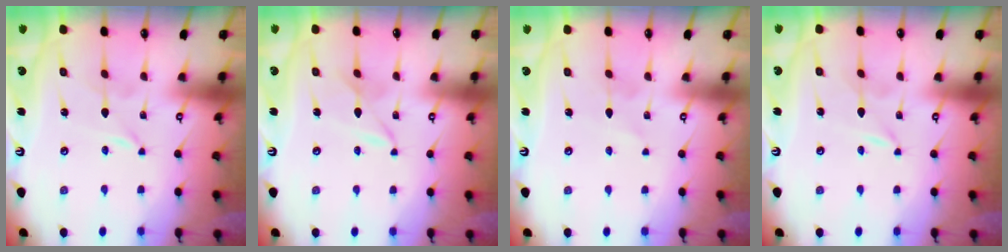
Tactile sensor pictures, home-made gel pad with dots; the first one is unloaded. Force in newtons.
{"total": 2.7, "press": 2.7, "slide": 0.4}
{"total": 2.4, "press": 2.4, "slide": 0.3}
{"total": 0.0}